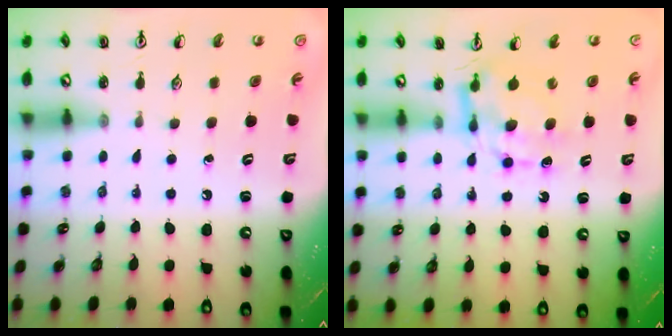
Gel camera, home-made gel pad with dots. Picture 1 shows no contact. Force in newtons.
{"total": 7.4, "press": 7.4, "slide": 0.5}